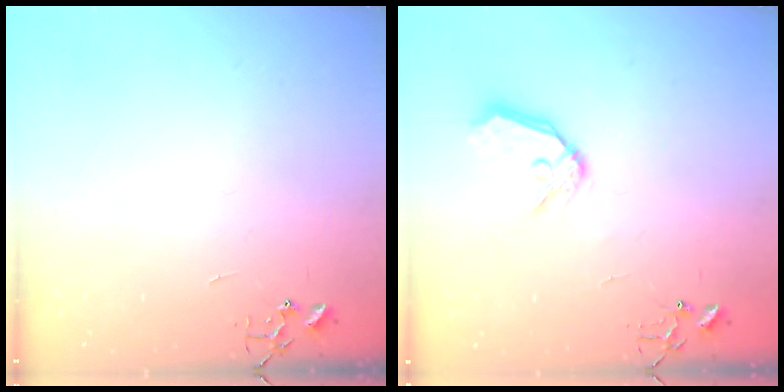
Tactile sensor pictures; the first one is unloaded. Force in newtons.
{"total": 11.3, "press": 11.2, "slide": 1.5}